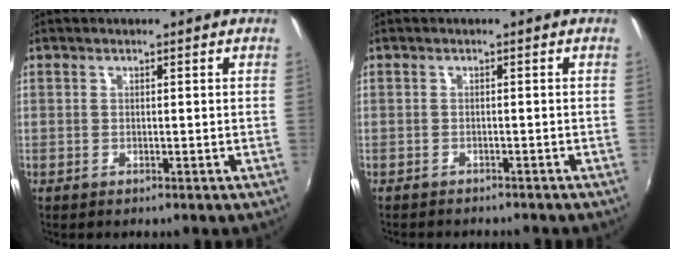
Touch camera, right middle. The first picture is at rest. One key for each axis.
{"total": 3.8, "fx": -3.5, "fy": 0.9, "fz": 1.2, "tx": -0.030, "ty": -0.012, "tz": -0.052}